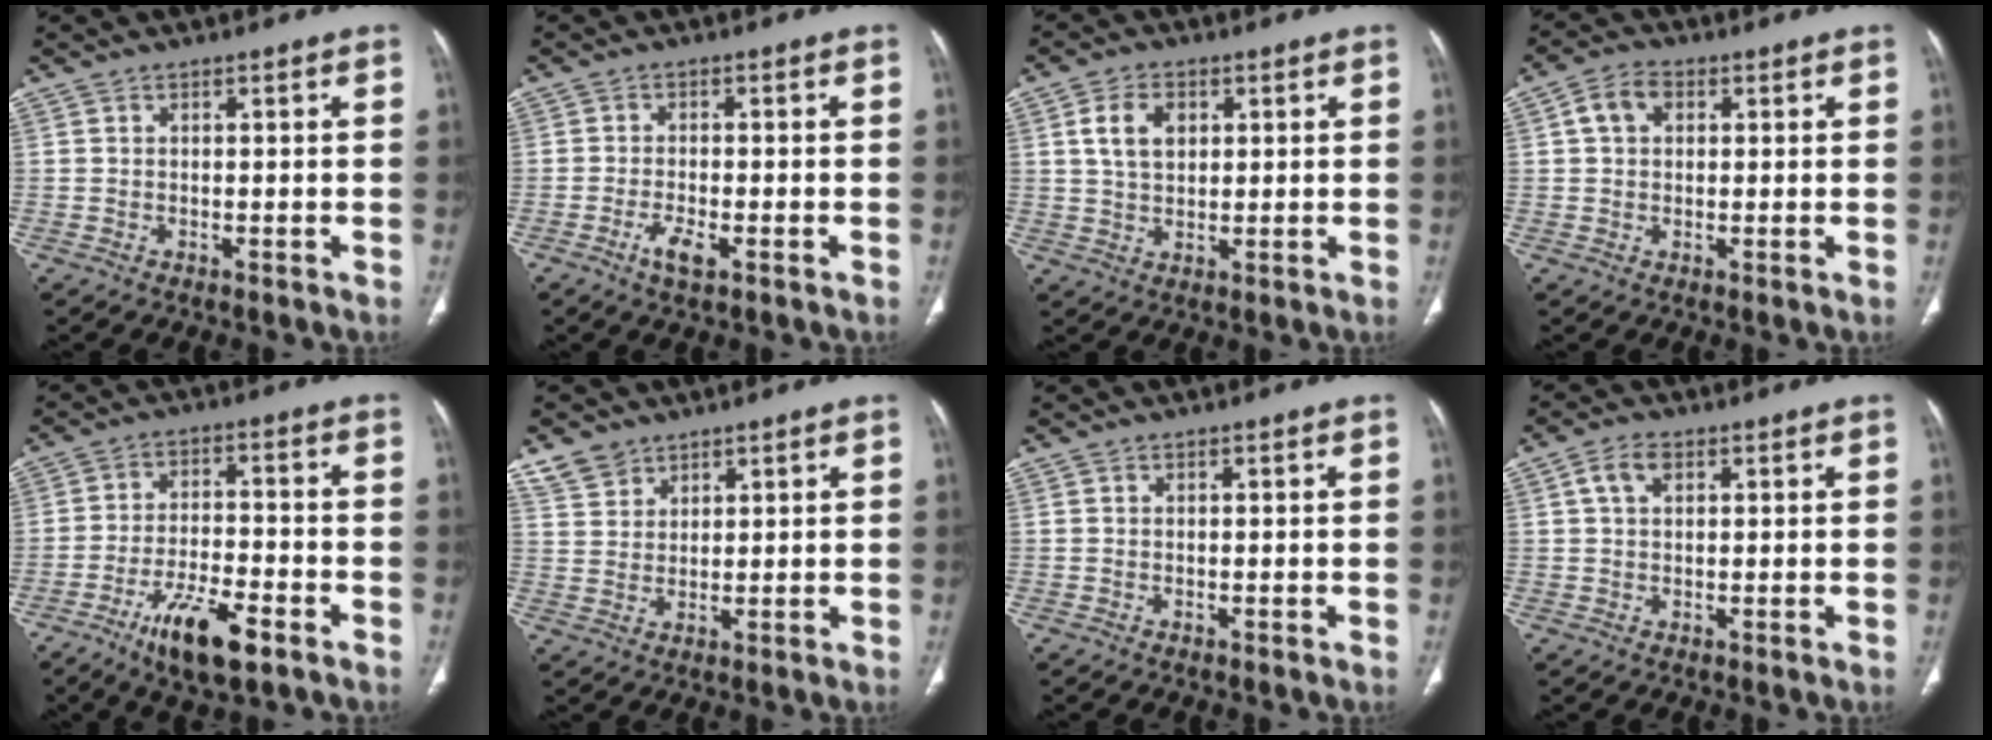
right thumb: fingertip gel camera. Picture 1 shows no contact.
{"total": 3.7, "force": [-1.8, 1.2, 3.0], "torque": [-0.063, 0.001, -0.033]}
{"total": 6.5, "force": [2.0, 4.3, 4.4], "torque": [-0.067, -0.005, 0.037]}
{"total": 5.1, "force": [1.3, 3.7, 3.2], "torque": [-0.052, 0.011, 0.021]}
{"total": 11.5, "force": [-6.6, 3.6, 8.7], "torque": [-0.152, 0.021, -0.109]}
{"total": 4.7, "force": [3.6, 2.9, 1.0], "torque": [-0.006, -0.015, 0.075]}
{"total": 0.0}
{"total": 3.8, "force": [1.4, 2.3, 2.6], "torque": [-0.050, 0.009, 0.028]}